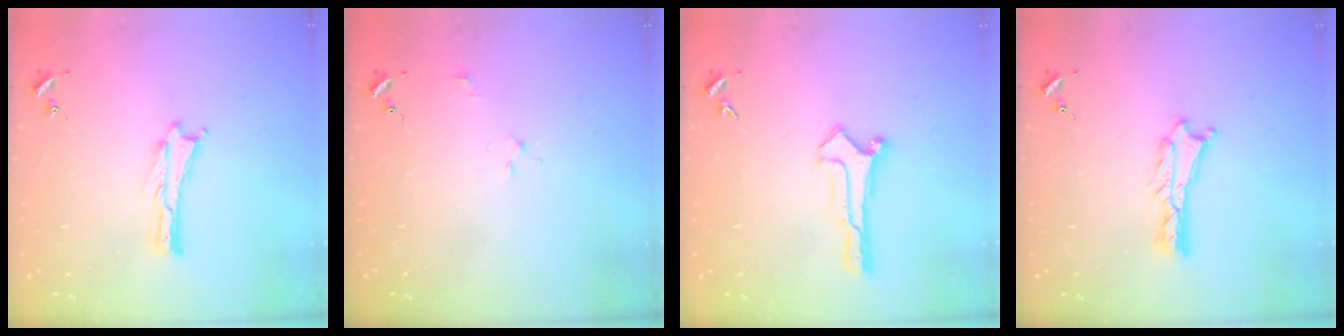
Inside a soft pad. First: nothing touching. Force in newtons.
{"total": 2.2, "press": 2.2, "slide": 0.2}
{"total": 0.0}
{"total": 1.1, "press": 1.1, "slide": 0.2}